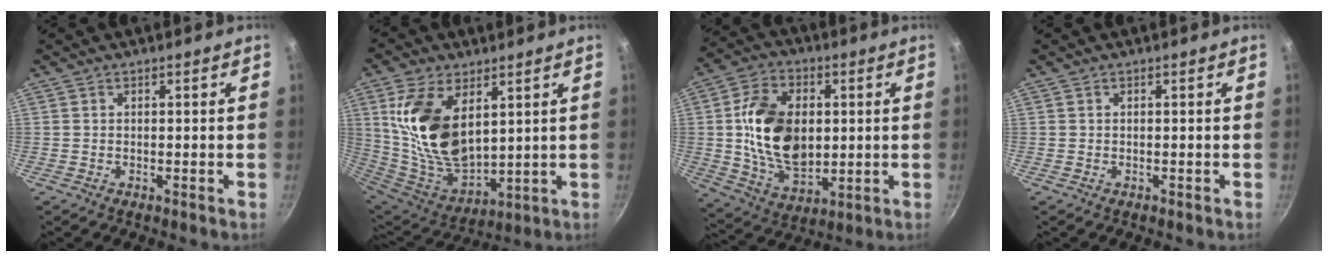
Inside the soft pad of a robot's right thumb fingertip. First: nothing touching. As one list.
[{"total": 18.5, "force": [5.8, 10.5, 14.1], "torque": [-0.252, -0.048, 0.129]}, {"total": 17.4, "force": [1.5, 11.7, 12.7], "torque": [-0.203, -0.004, 0.030]}, {"total": 0.0}]